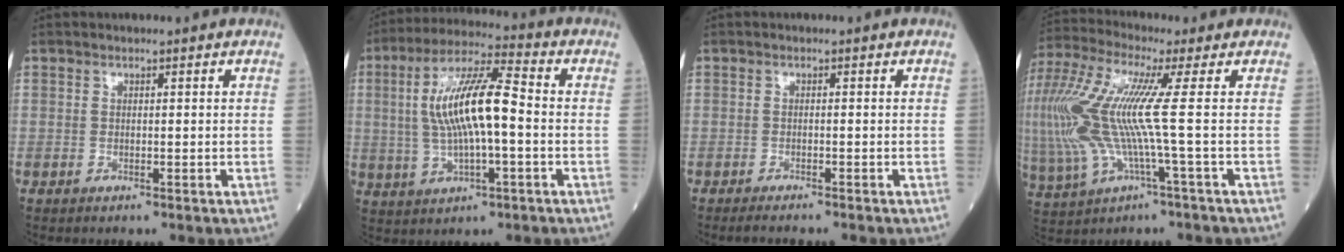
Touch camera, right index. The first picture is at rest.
{"total": 12.7, "force": [0.1, 2.7, 12.4], "torque": [-0.243, 0.018, 0.003]}
{"total": 3.2, "force": [-2.8, 0.0, 1.6], "torque": [-0.023, -0.005, -0.038]}
{"total": 16.1, "force": [0.3, 1.9, 16.0], "torque": [-0.384, 0.012, 0.002]}